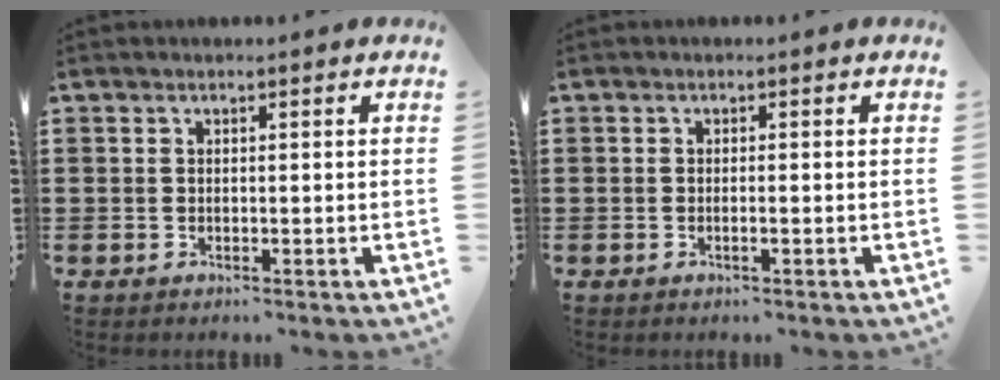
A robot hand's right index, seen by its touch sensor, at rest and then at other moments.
{"total": 0.6, "force": [-0.3, 0.0, 0.5], "torque": [-0.010, -0.003, -0.006]}